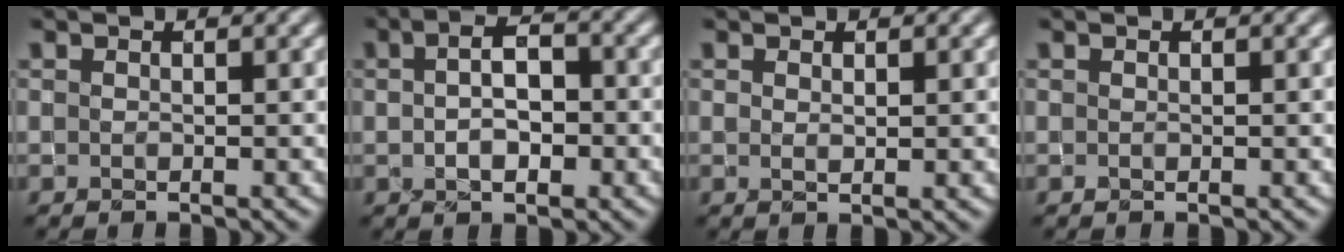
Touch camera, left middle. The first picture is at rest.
{"total": 3.9, "force": [0.0, 1.9, 3.4], "torque": [-0.051, 0.007, -0.001]}
{"total": 0.7, "force": [0.4, 0.1, 0.6], "torque": [-0.008, 0.000, 0.008]}
{"total": 0.0}